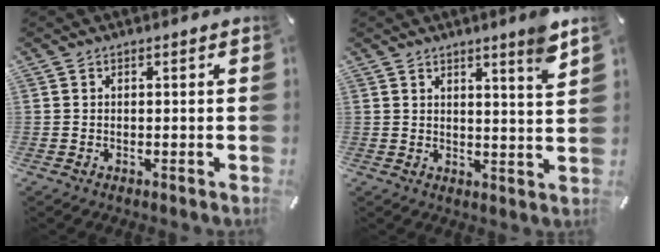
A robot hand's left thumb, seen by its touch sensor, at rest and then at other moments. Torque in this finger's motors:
{"motor_torque": [0.29, -0.47, 0.23, 0.03, -0.02]}